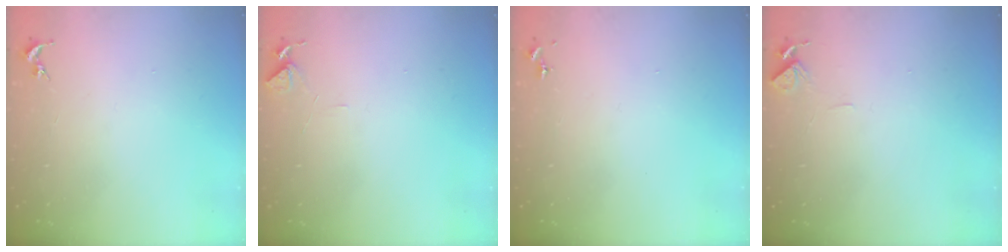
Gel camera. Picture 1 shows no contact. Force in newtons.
{"total": 6.0, "press": 5.9, "slide": 0.6}
{"total": 0.0}
{"total": 4.6, "press": 4.5, "slide": 0.4}